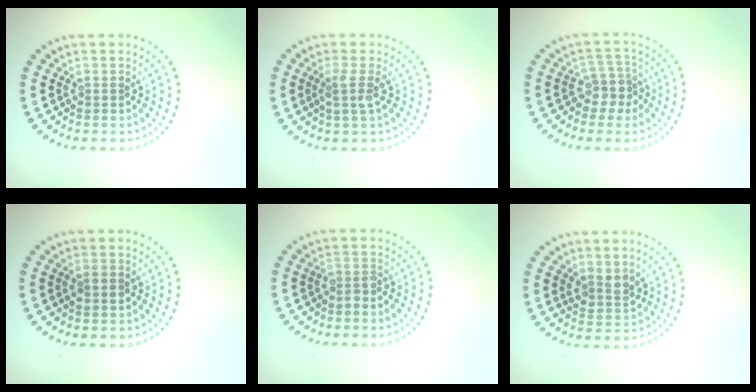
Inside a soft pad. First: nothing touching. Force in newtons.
{"total": 1.8, "press": 1.2, "slide": 1.3}
{"total": 2.6, "press": 2.2, "slide": 1.5}
{"total": 1.0, "press": 1.0, "slide": 0.0}
{"total": 1.2, "press": 0.9, "slide": 0.7}
{"total": 2.1, "press": 1.8, "slide": 1.1}